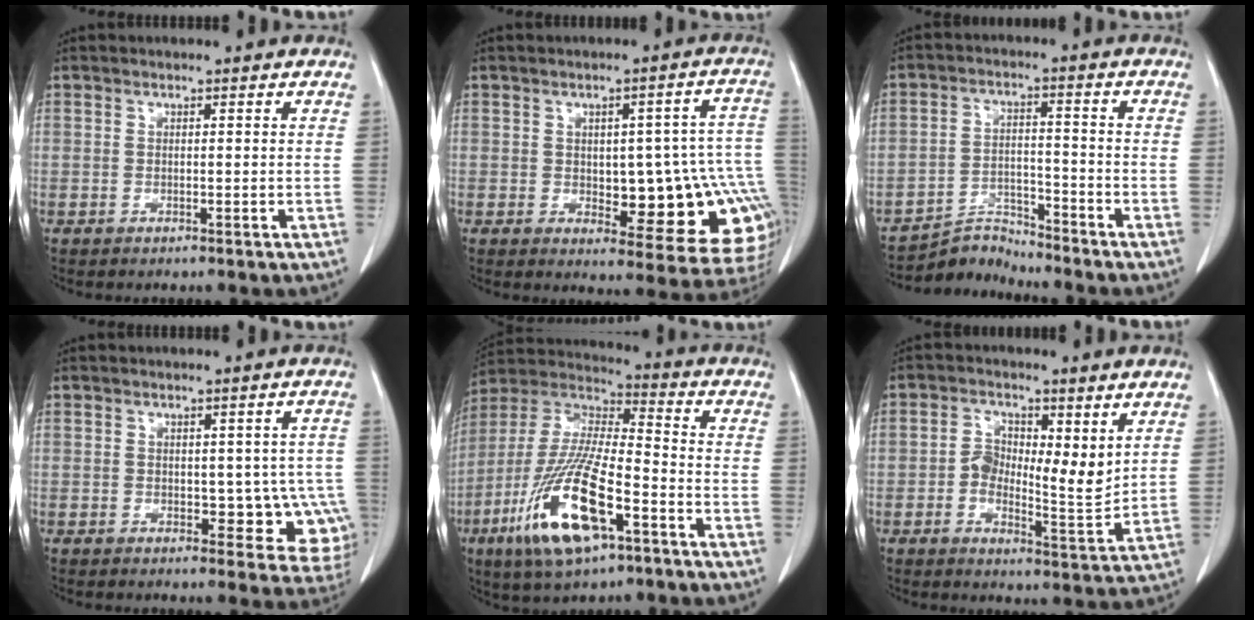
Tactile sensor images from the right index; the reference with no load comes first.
{"total": 16.8, "force": [-2.7, 6.3, 15.3], "torque": [-0.107, 0.035, -0.014]}
{"total": 5.2, "force": [-5.0, 0.2, -1.5], "torque": [0.027, 0.008, -0.086]}
{"total": 8.1, "force": [-1.5, 5.2, 6.0], "torque": [-0.042, 0.015, -0.011]}
{"total": 18.4, "force": [-8.2, 4.6, 15.9], "torque": [-0.349, -0.026, -0.147]}
{"total": 7.3, "force": [1.6, 3.7, 6.1], "torque": [-0.097, 0.004, 0.025]}